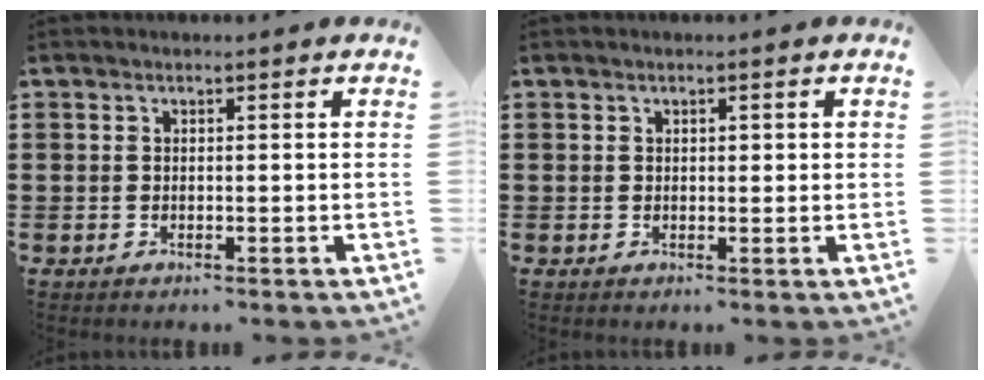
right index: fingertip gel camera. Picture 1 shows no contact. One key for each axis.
{"total": 0.7, "fx": 0.3, "fy": 0.4, "fz": 0.5, "tx": -0.010, "ty": 0.004, "tz": 0.004}